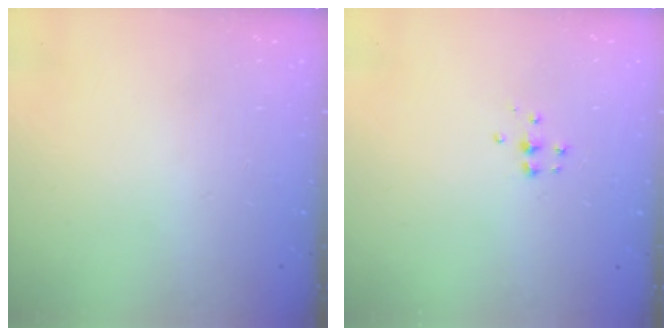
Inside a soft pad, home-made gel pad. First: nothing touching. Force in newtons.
{"total": 4.8, "press": 4.7, "slide": 0.4}